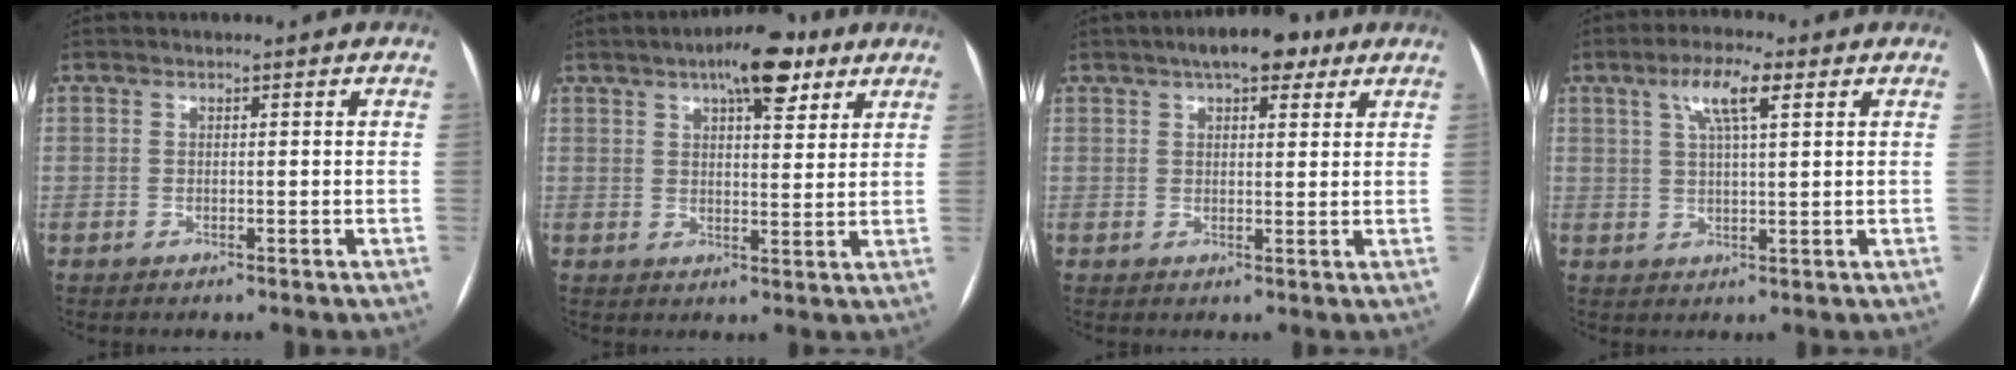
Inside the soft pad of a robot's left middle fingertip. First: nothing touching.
{"total": 9.2, "force": [5.7, 3.0, 6.6], "torque": [-0.095, 0.014, 0.080]}
{"total": 7.6, "force": [4.9, 2.9, 5.1], "torque": [-0.076, 0.020, 0.069]}
{"total": 6.5, "force": [3.0, 1.1, 5.6], "torque": [-0.109, 0.014, 0.053]}